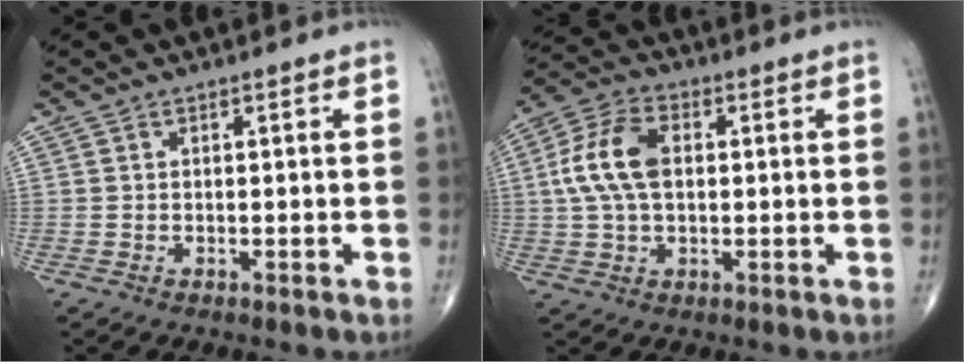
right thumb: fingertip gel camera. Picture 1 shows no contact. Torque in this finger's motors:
{"motor_torque": [0.36, 0.37, 0.86, 0.01, 0.13]}